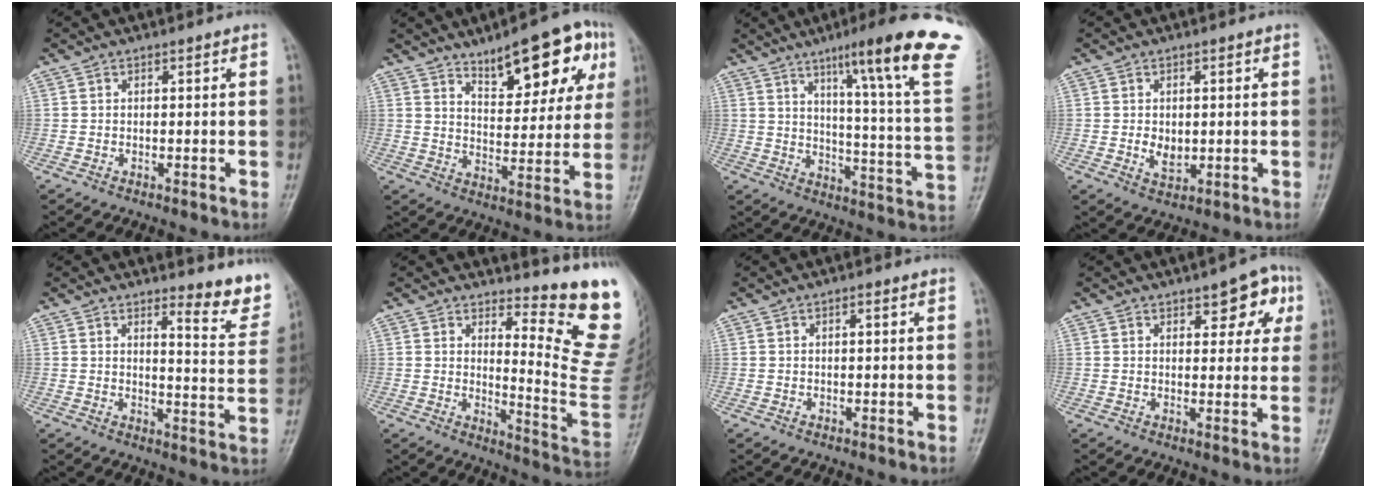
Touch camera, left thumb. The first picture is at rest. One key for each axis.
{"total": 16.0, "fx": 8.6, "fy": 6.2, "fz": 12.0, "tx": -0.123, "ty": -0.023, "tz": 0.126}
{"total": 22.8, "fx": 13.1, "fy": 1.8, "fz": 18.6, "tx": -0.238, "ty": -0.056, "tz": 0.175}
{"total": 3.7, "fx": 0.0, "fy": 2.6, "fz": 2.6, "tx": -0.033, "ty": -0.006, "tz": 0.006}
{"total": 8.4, "fx": 6.6, "fy": 2.1, "fz": 4.7, "tx": -0.035, "ty": -0.061, "tz": 0.078}
{"total": 14.2, "fx": 10.3, "fy": 2.2, "fz": 9.5, "tx": -0.097, "ty": -0.133, "tz": 0.134}
{"total": 0.9, "fx": 0.4, "fy": 0.3, "fz": 0.8, "tx": -0.014, "ty": 0.001, "tz": 0.004}
{"total": 7.7, "fx": 3.7, "fy": 3.8, "fz": 5.6, "tx": -0.028, "ty": -0.010, "tz": 0.038}